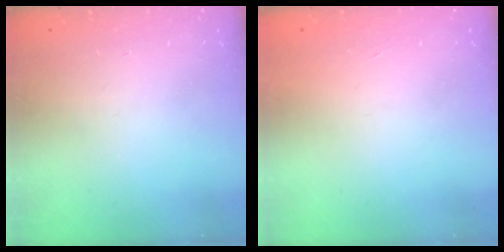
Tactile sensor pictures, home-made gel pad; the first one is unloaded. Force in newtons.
{"total": 1.7, "press": 1.7, "slide": 0.1}